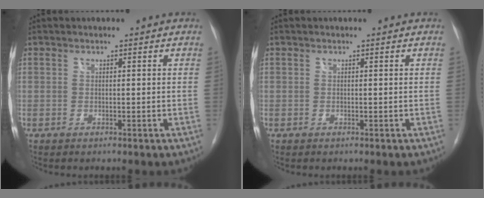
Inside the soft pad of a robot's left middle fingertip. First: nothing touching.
{"total": 0.0}